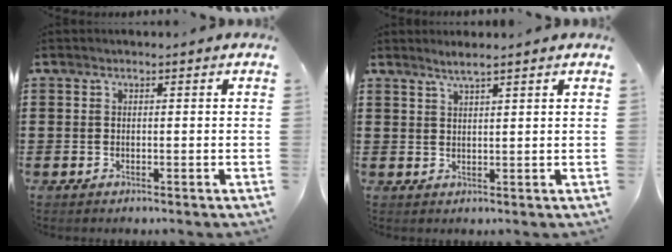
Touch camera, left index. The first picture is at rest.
{"total": 2.1, "force": [1.8, -0.3, 1.0], "torque": [-0.023, 0.001, 0.033]}